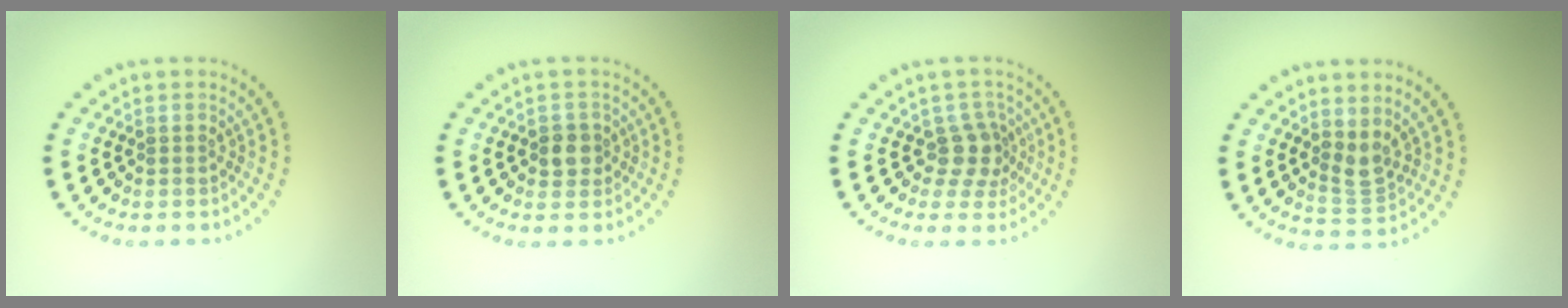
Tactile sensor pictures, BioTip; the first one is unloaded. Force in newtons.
{"total": 1.9, "press": 1.7, "slide": 0.7}
{"total": 2.7, "press": 2.0, "slide": 1.8}
{"total": 2.0, "press": 1.6, "slide": 1.2}